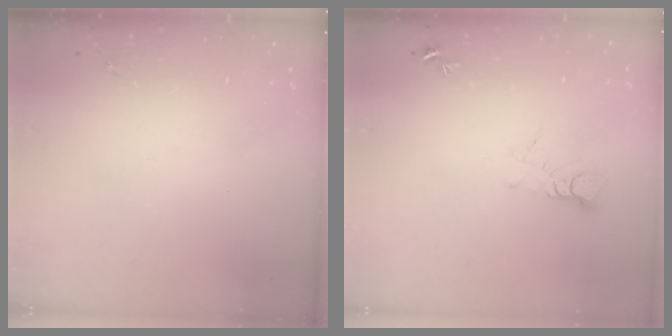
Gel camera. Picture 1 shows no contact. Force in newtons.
{"total": 3.8, "press": 3.8, "slide": 0.4}